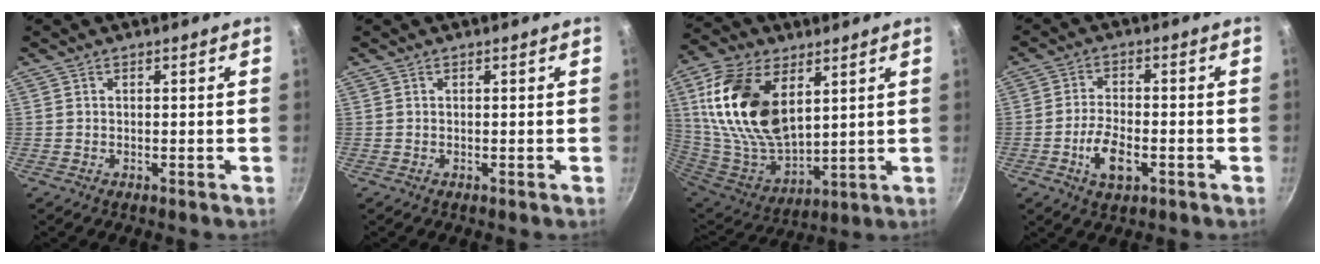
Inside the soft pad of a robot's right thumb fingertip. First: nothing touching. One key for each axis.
{"total": 0.0}
{"total": 22.1, "fx": 7.4, "fy": 12.8, "fz": 16.4, "tx": -0.303, "ty": -0.037, "tz": 0.154}
{"total": 7.2, "fx": -2.6, "fy": 3.6, "fz": 5.7, "tx": -0.103, "ty": 0.016, "tz": -0.049}